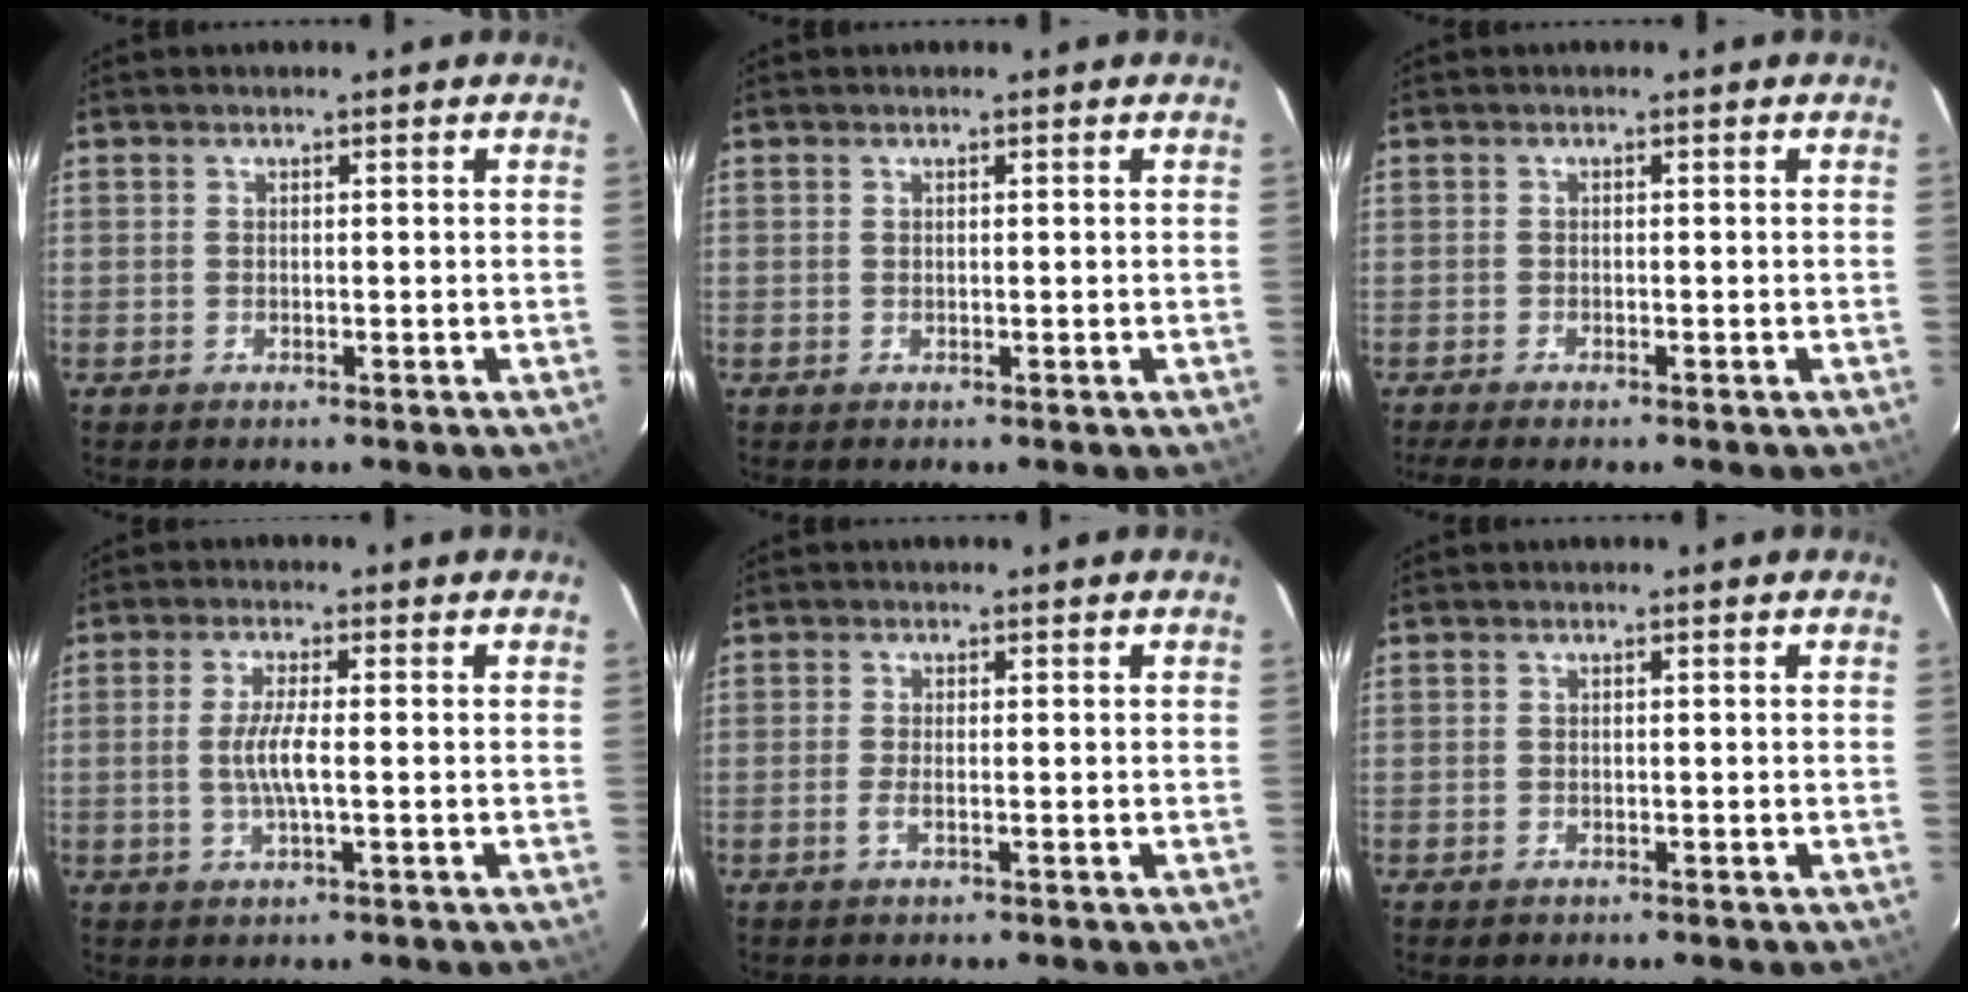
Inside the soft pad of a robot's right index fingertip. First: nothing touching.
{"total": 0.0}
{"total": 2.7, "force": [-2.2, 0.5, 1.5], "torque": [-0.037, -0.011, -0.039]}
{"total": 4.7, "force": [-0.6, 0.3, 4.6], "torque": [-0.088, -0.004, -0.011]}
{"total": 1.7, "force": [-0.7, 0.2, 1.6], "torque": [-0.033, -0.002, -0.014]}
{"total": 0.7, "force": [-0.4, 0.5, 0.1], "torque": [-0.001, 0.001, -0.005]}